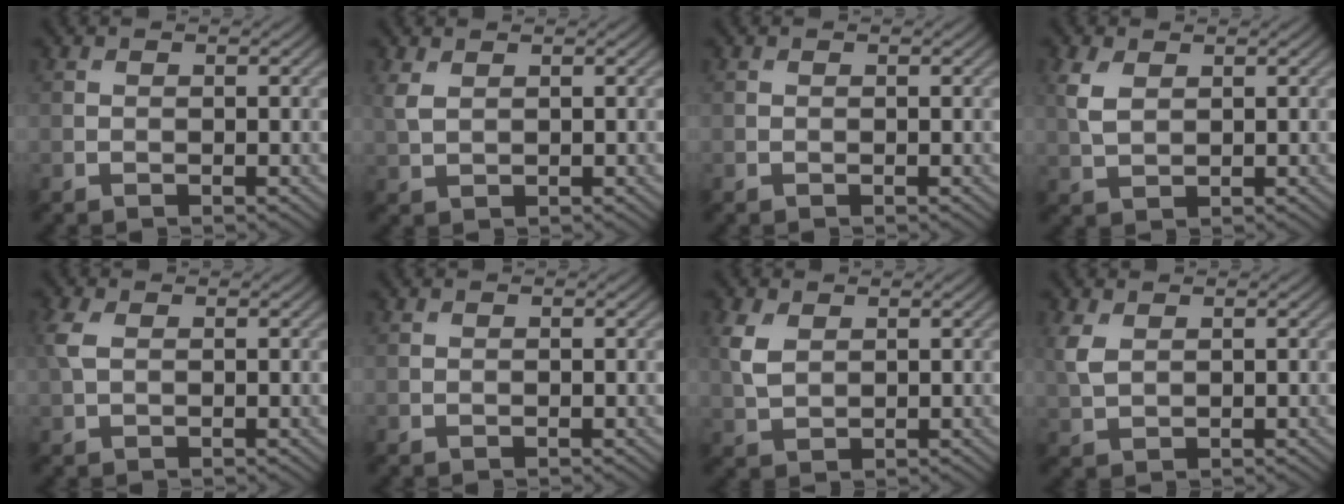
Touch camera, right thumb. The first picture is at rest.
{"total": 2.2, "force": [1.0, 1.1, 1.6], "torque": [-0.049, 0.002, 0.024]}
{"total": 0.0}
{"total": 3.4, "force": [1.3, 2.0, 2.4], "torque": [-0.071, 0.004, 0.028]}
{"total": 2.5, "force": [0.6, 1.5, 2.0], "torque": [-0.060, 0.006, 0.011]}
{"total": 0.0}
{"total": 3.7, "force": [1.4, 2.3, 2.5], "torque": [-0.074, 0.003, 0.028]}
{"total": 3.1, "force": [1.1, 1.8, 2.2], "torque": [-0.065, 0.003, 0.026]}